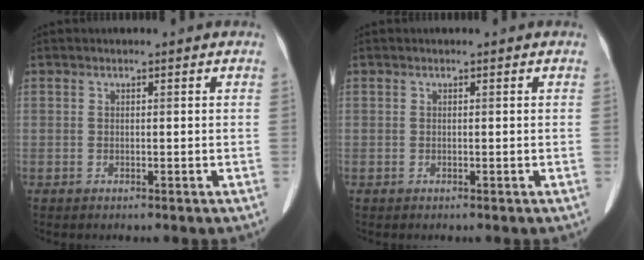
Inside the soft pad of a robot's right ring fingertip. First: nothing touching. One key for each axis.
{"total": 0.0}